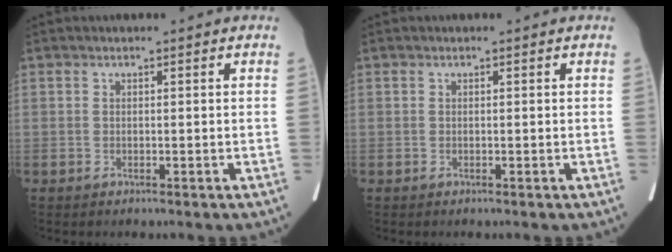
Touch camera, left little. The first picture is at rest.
{"total": 0.0}